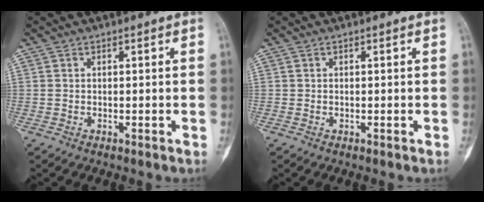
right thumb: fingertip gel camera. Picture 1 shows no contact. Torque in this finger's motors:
{"motor_torque": [-0.22, 0.03, -0.02, 0.05, -0.03]}